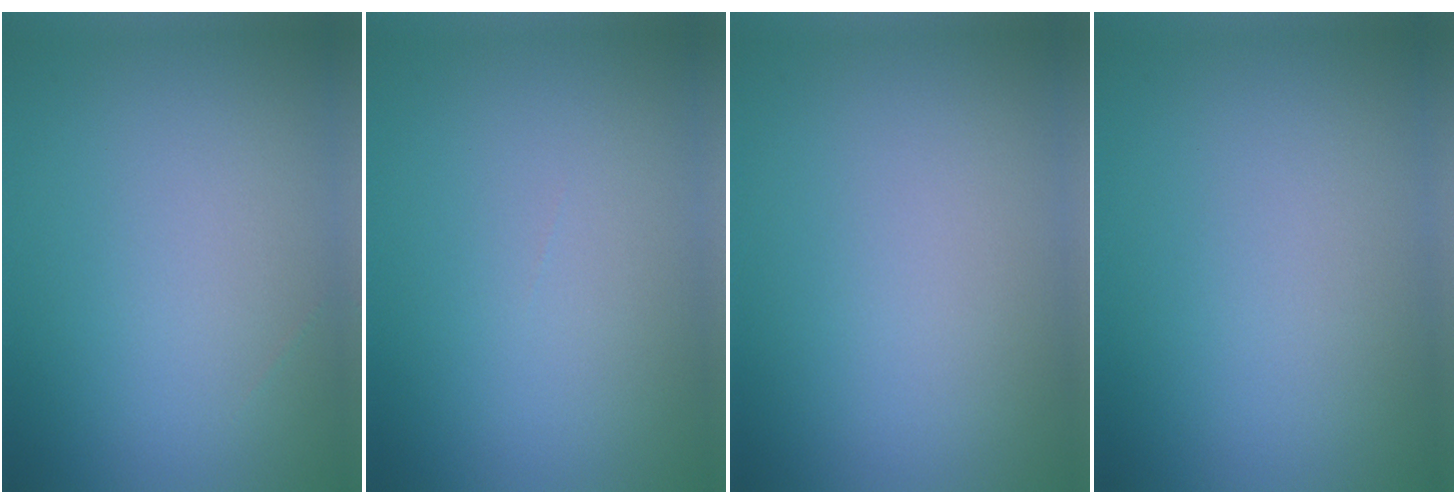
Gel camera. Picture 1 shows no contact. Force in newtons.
{"total": 0.0}
{"total": 0.0}
{"total": 0.0}